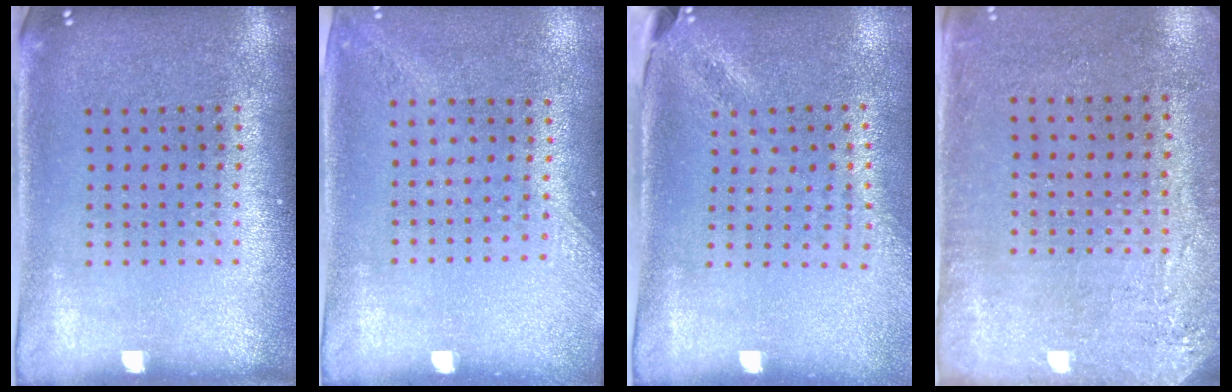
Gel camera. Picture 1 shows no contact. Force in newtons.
{"total": 1.4, "press": 1.1, "slide": 0.9}
{"total": 1.9, "press": 1.5, "slide": 1.2}
{"total": 2.8, "press": 2.3, "slide": 1.6}